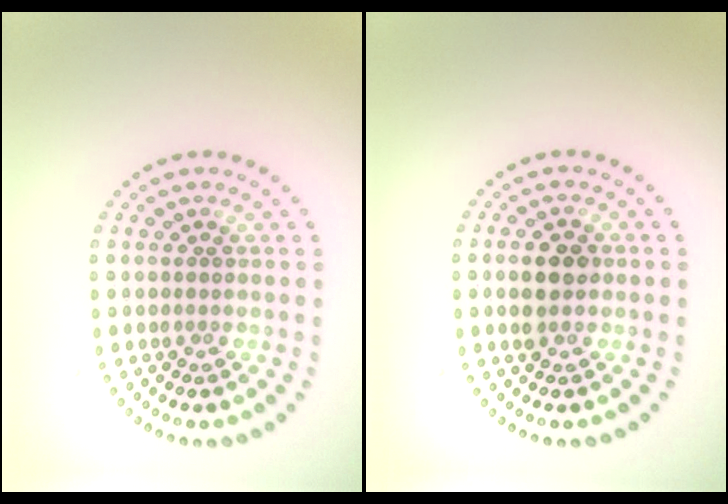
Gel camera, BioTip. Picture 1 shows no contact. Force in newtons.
{"total": 2.5, "press": 2.5, "slide": 0.2}